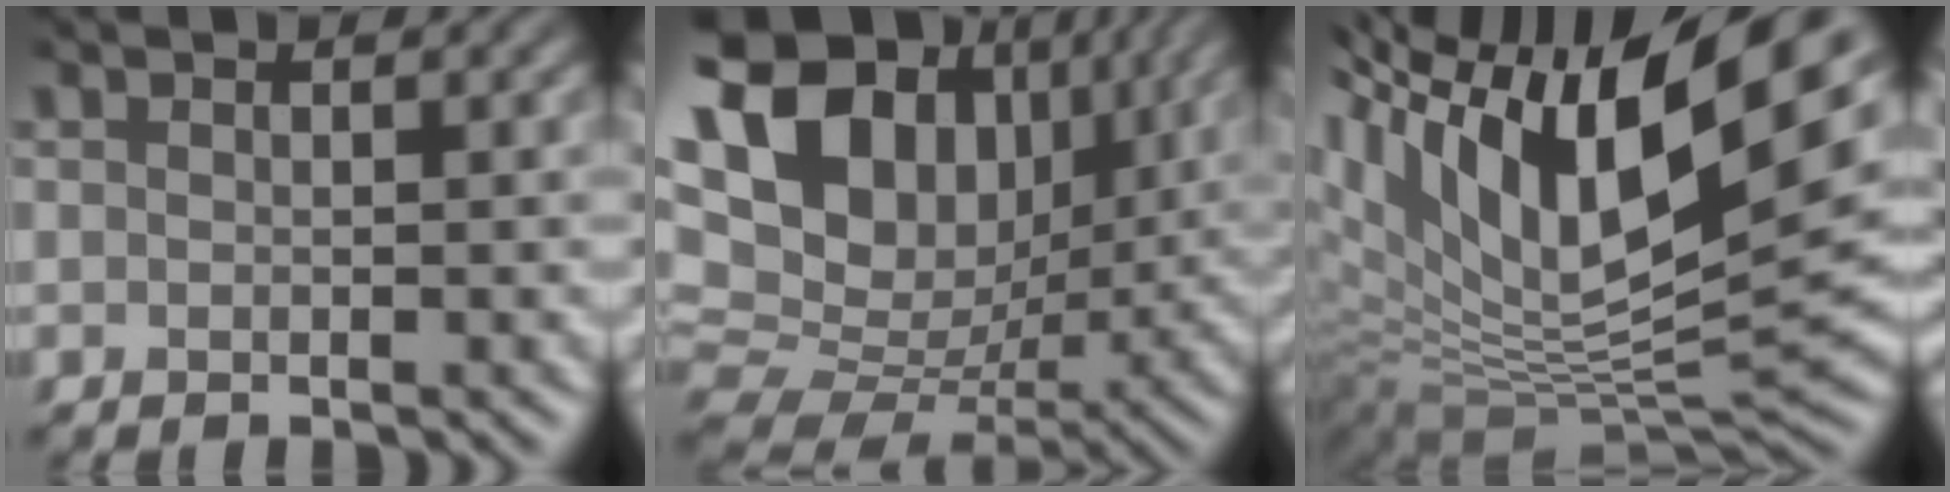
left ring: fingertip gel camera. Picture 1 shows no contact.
{"total": 17.9, "force": [7.0, 12.5, 10.9], "torque": [-0.236, 0.044, 0.129]}
{"total": 16.4, "force": [6.1, 6.6, 13.8], "torque": [-0.263, 0.020, 0.102]}